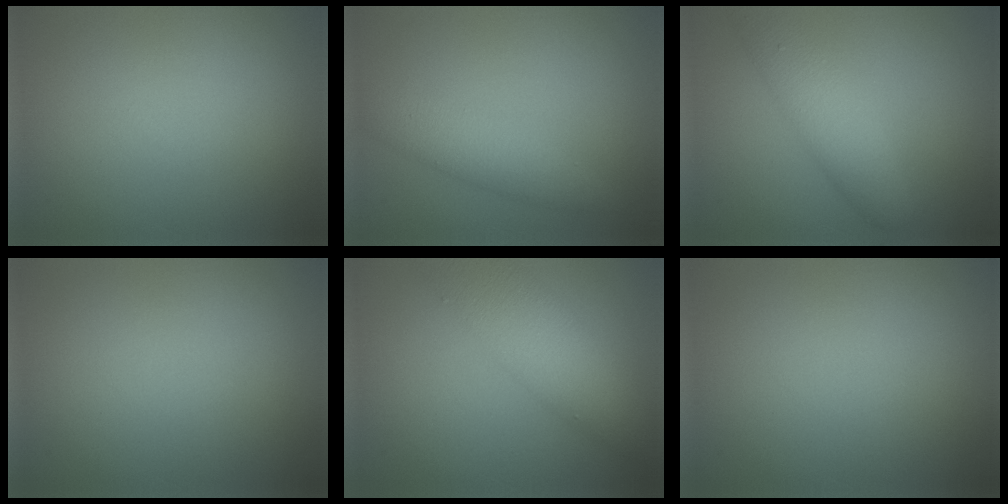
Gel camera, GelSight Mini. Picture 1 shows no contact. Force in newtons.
{"total": 2.9, "press": 2.9, "slide": 0.1}
{"total": 4.0, "press": 4.0, "slide": 0.1}
{"total": 0.0}
{"total": 6.5, "press": 6.5, "slide": 0.2}
{"total": 0.0}